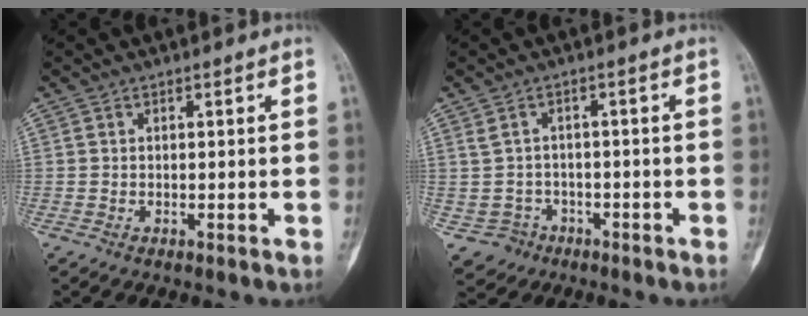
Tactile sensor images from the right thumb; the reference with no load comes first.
{"total": 4.7, "force": [-1.5, 4.3, 0.9], "torque": [-0.003, 0.016, -0.019]}